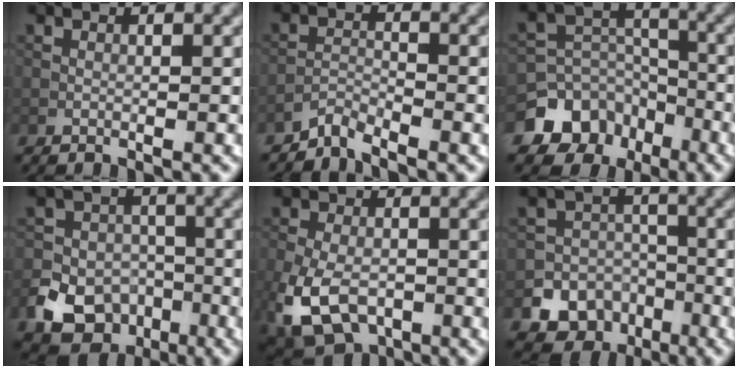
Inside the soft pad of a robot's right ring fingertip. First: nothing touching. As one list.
[{"total": 1.8, "force": [-1.7, 0.2, 0.4], "torque": [-0.007, 0.005, -0.040]}, {"total": 9.9, "force": [-6.4, 7.4, 1.6], "torque": [-0.030, 0.001, -0.123]}, {"total": 10.1, "force": [-5.2, 8.1, 3.1], "torque": [-0.040, -0.029, -0.106]}, {"total": 9.5, "force": [-4.0, 5.8, 6.4], "torque": [-0.152, -0.040, -0.065]}, {"total": 9.5, "force": [-5.1, 7.8, 2.1], "torque": [-0.014, -0.029, -0.099]}]